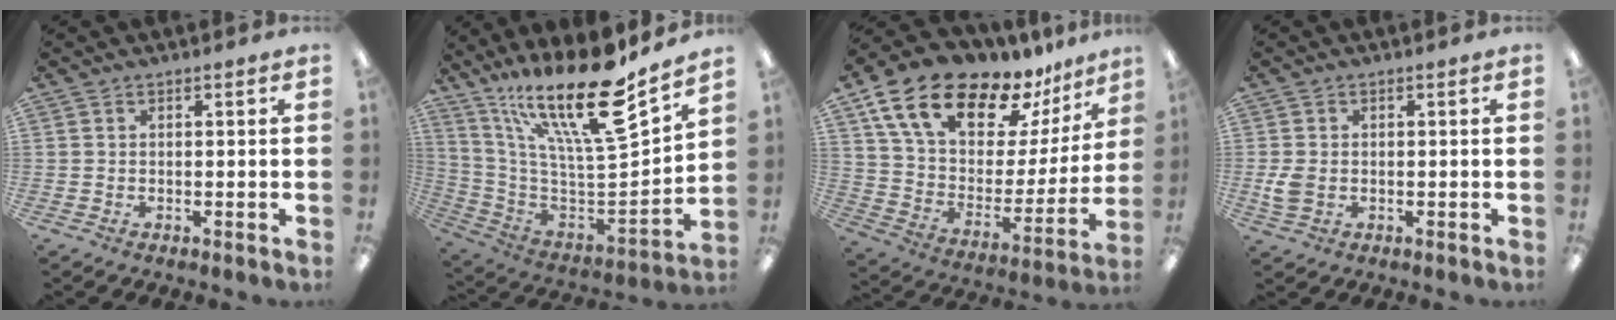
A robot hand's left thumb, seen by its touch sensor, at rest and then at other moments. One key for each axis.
{"total": 22.9, "fx": 15.7, "fy": 5.1, "fz": 15.8, "tx": -0.280, "ty": -0.119, "tz": 0.256}
{"total": 20.9, "fx": 15.2, "fy": 9.9, "fz": 10.3, "tx": -0.188, "ty": -0.098, "tz": 0.274}
{"total": 3.8, "fx": -0.5, "fy": 2.6, "fz": 2.7, "tx": -0.052, "ty": -0.002, "tz": -0.013}